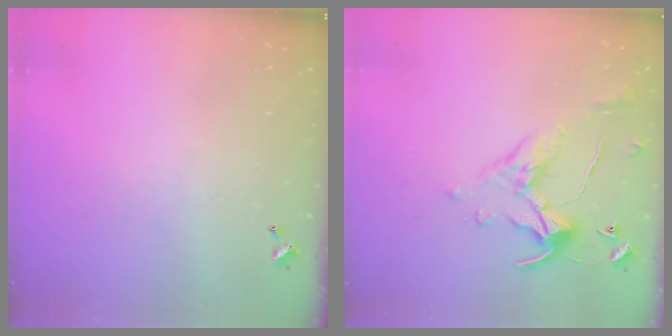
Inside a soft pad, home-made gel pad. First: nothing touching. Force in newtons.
{"total": 1.1, "press": 0.6, "slide": 0.9}